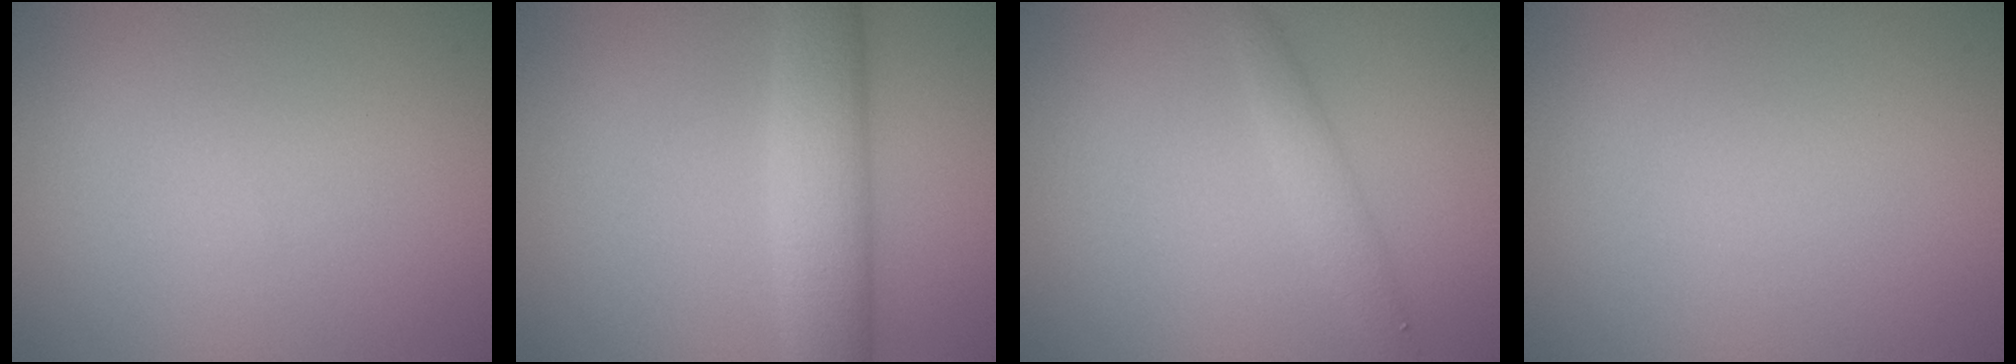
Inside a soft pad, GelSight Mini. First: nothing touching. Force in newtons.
{"total": 5.4, "press": 5.4, "slide": 0.1}
{"total": 1.6, "press": 1.6, "slide": 0.0}
{"total": 0.0}